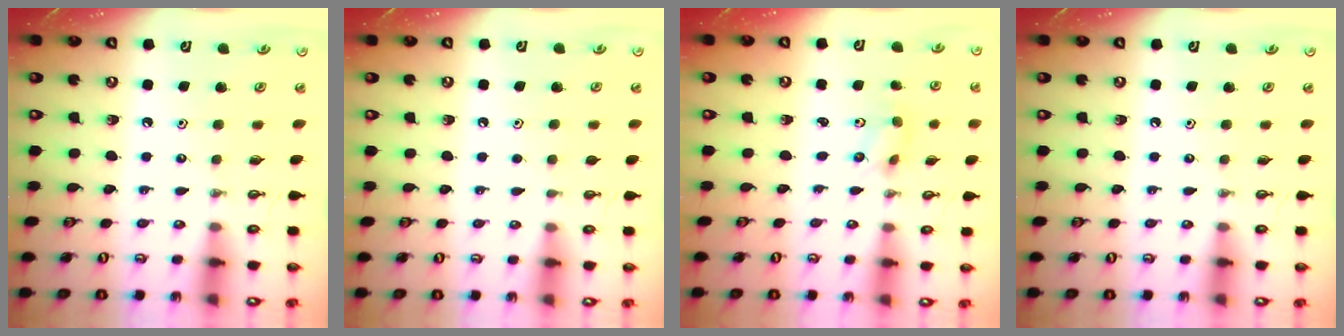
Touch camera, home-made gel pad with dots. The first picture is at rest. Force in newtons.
{"total": 0.5, "press": 0.0, "slide": 0.5}
{"total": 2.5, "press": 2.2, "slide": 1.2}
{"total": 0.0}